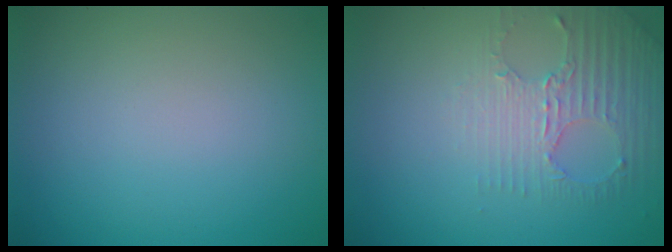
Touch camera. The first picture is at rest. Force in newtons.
{"total": 2.8, "press": 2.5, "slide": 1.3}